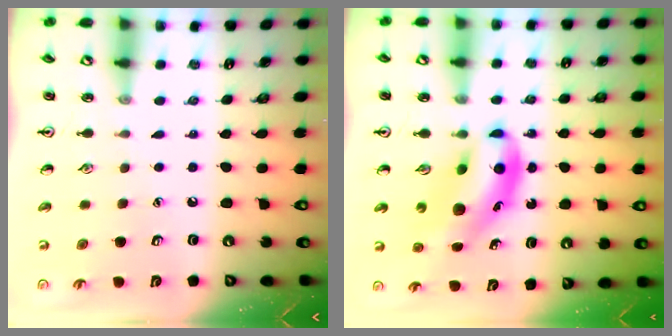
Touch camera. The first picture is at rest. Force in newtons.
{"total": 10.6, "press": 10.2, "slide": 2.9}